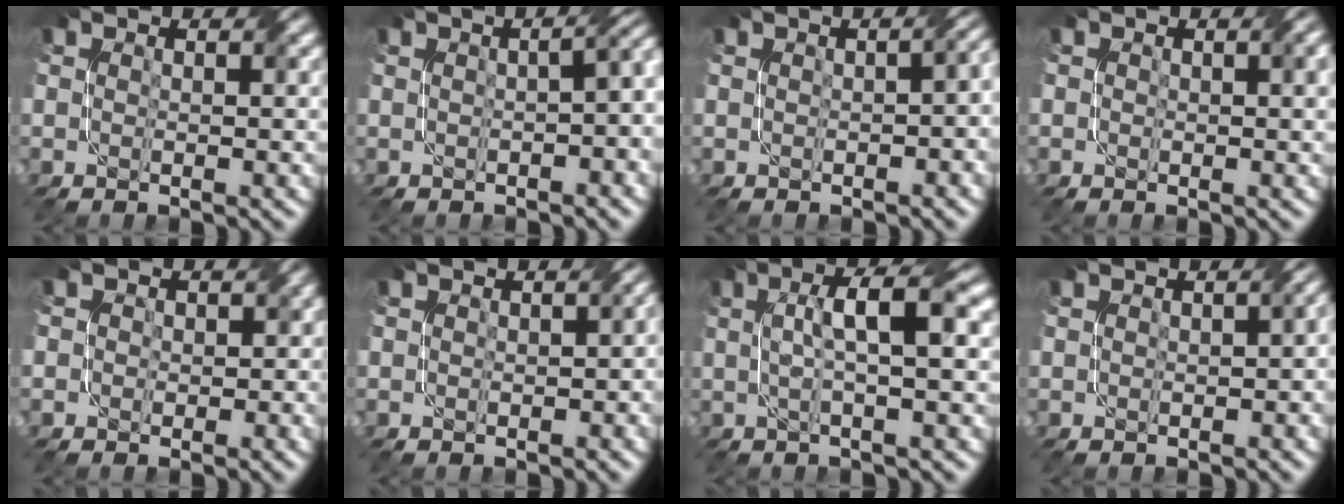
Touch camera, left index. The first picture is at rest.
{"total": 6.5, "force": [0.1, 3.2, 5.7], "torque": [-0.025, 0.019, -0.003]}
{"total": 4.1, "force": [-0.1, 2.0, 3.6], "torque": [-0.015, 0.007, 0.007]}
{"total": 1.3, "force": [0.3, 0.6, 1.1], "torque": [-0.007, 0.003, 0.007]}
{"total": 2.5, "force": [0.3, 2.4, 0.9], "torque": [0.007, 0.009, -0.011]}
{"total": 1.7, "force": [0.0, 1.0, 1.4], "torque": [-0.011, 0.003, 0.006]}
{"total": 4.8, "force": [0.9, 0.9, 4.6], "torque": [-0.073, 0.017, 0.018]}
{"total": 1.9, "force": [0.0, 0.9, 1.7], "torque": [-0.015, 0.002, 0.009]}